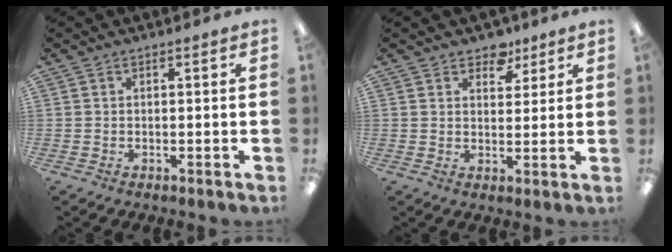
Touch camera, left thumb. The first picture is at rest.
{"total": 6.2, "force": [4.5, 3.8, 1.9], "torque": [-0.013, -0.022, 0.077]}